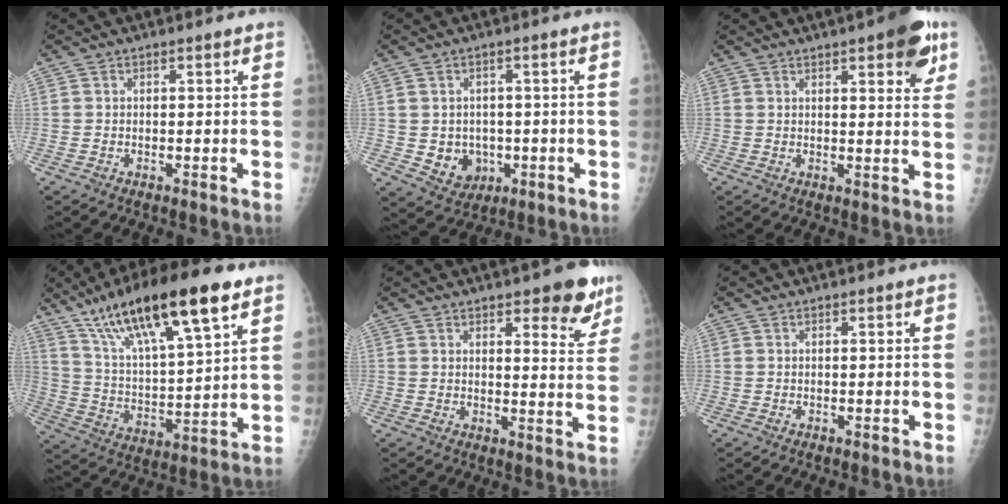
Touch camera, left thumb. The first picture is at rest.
{"total": 6.7, "force": [-1.1, 5.8, 3.3], "torque": [-0.020, 0.003, -0.003]}
{"total": 9.0, "force": [4.7, 2.8, 7.2], "torque": [-0.068, -0.015, 0.052]}
{"total": 22.9, "force": [13.7, 5.8, 17.5], "torque": [-0.287, -0.031, 0.245]}
{"total": 8.6, "force": [5.5, 3.1, 5.9], "torque": [-0.041, -0.032, 0.068]}
{"total": 0.0}